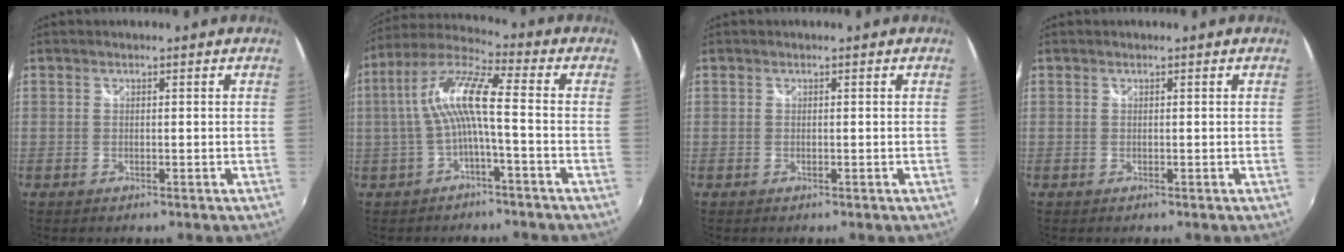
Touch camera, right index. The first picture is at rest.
{"total": 10.4, "force": [-1.1, 1.3, 10.2], "torque": [-0.212, 0.019, -0.021]}
{"total": 0.0}
{"total": 0.0}